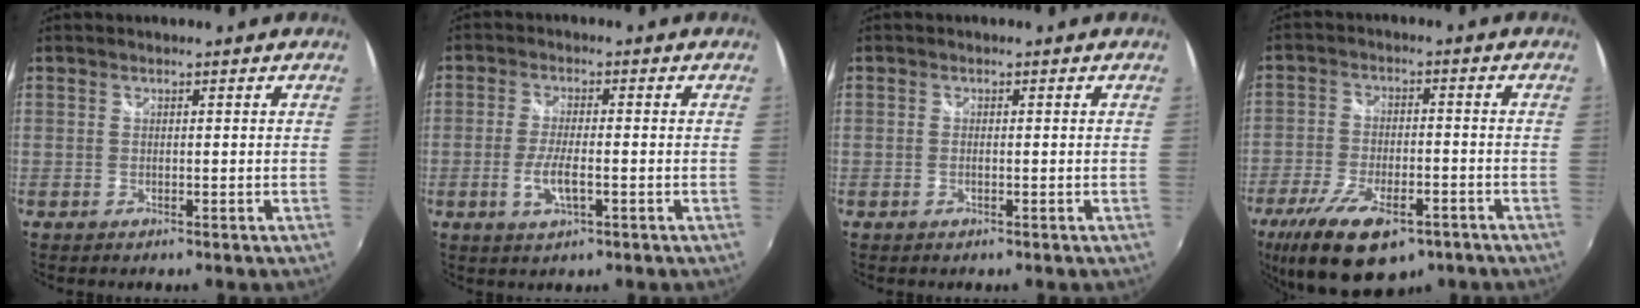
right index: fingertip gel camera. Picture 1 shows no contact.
{"total": 5.5, "force": [-1.8, 1.4, 5.0], "torque": [-0.104, -0.007, -0.034]}
{"total": 0.8, "force": [-0.2, 0.2, 0.8], "torque": [-0.017, 0.000, -0.006]}
{"total": 17.4, "force": [-10.8, 7.3, 11.5], "torque": [-0.240, -0.042, -0.174]}